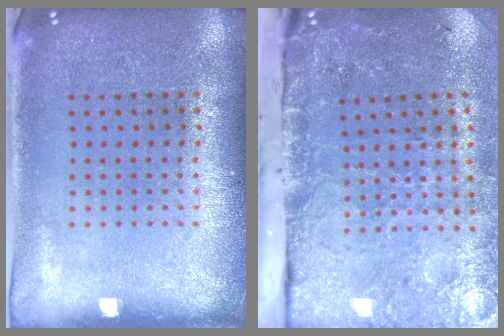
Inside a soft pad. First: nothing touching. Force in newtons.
{"total": 4.9, "press": 3.6, "slide": 3.3}